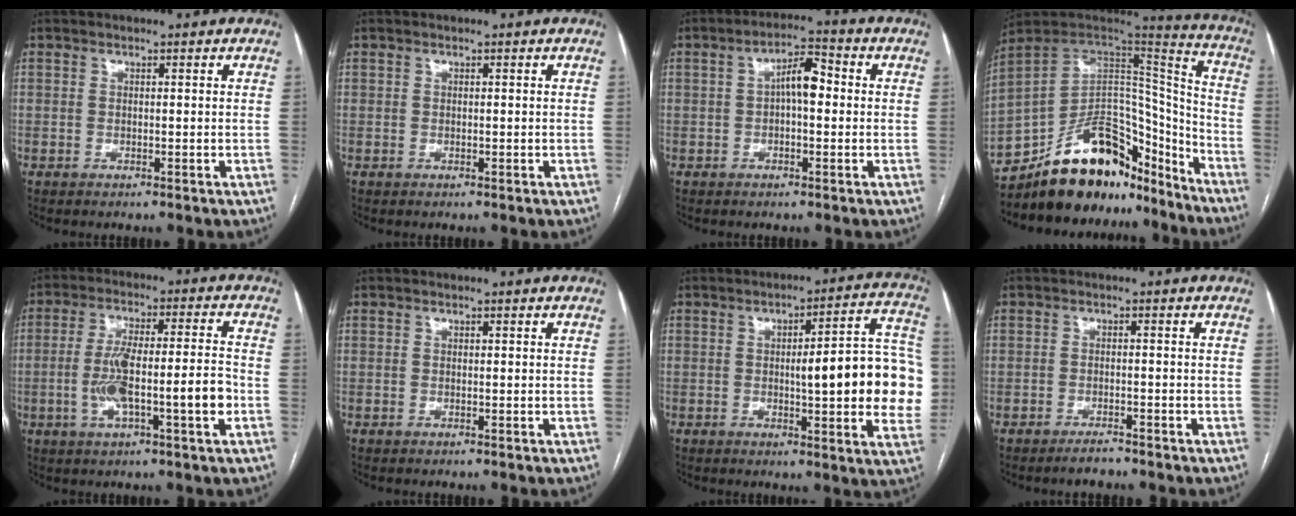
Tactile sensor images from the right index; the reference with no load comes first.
{"total": 0.0}
{"total": 5.5, "force": [0.3, 1.9, 5.1], "torque": [-0.086, 0.023, 0.001]}
{"total": 21.6, "force": [-17.0, 9.4, 9.4], "torque": [-0.161, 0.044, -0.274]}
{"total": 11.4, "force": [-2.7, 1.3, 11.0], "torque": [-0.199, 0.017, -0.043]}
{"total": 0.0}
{"total": 17.1, "force": [-0.7, 2.9, 16.8], "torque": [-0.166, 0.030, -0.004]}
{"total": 2.1, "force": [-1.9, 0.4, 0.8], "torque": [-0.014, -0.002, -0.031]}